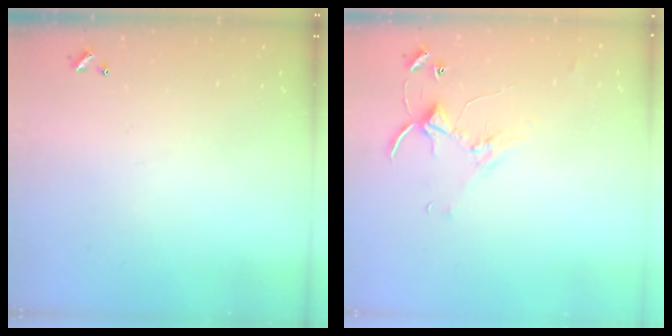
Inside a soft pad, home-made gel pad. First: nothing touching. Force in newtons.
{"total": 2.8, "press": 2.8, "slide": 0.4}